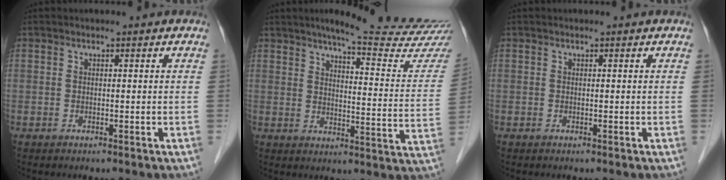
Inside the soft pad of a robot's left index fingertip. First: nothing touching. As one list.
[{"total": 19.0, "force": [17.4, -0.1, 7.6], "torque": [-0.099, -0.085, 0.204]}, {"total": 0.0}]